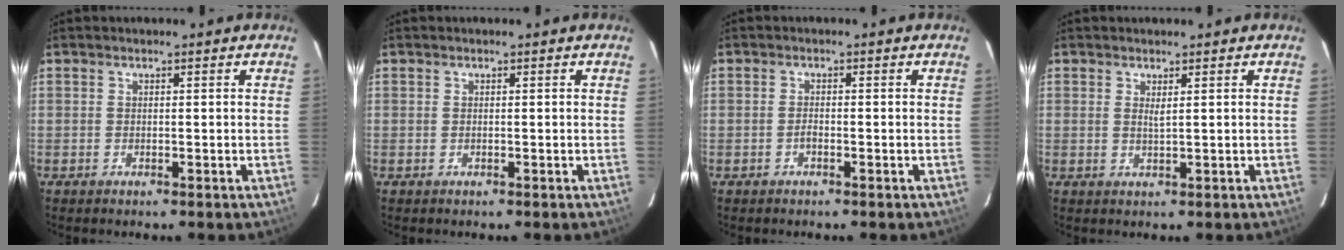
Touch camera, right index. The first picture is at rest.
{"total": 0.0}
{"total": 0.9, "force": [-0.6, 0.4, 0.6], "torque": [-0.013, 0.003, -0.012]}
{"total": 1.3, "force": [0.6, 0.1, 1.1], "torque": [-0.021, -0.002, 0.010]}